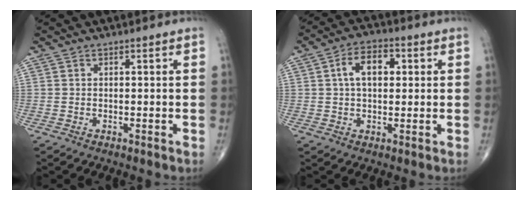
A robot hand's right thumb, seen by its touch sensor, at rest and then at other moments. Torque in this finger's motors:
{"motor_torque": [0.80, 1.31, 0.26, -0.27, 0.15]}